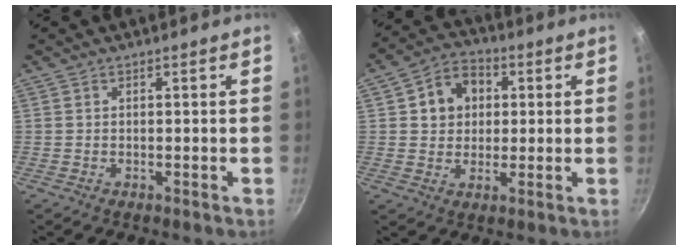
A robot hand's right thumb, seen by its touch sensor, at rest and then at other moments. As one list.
[{"total": 9.1, "force": [2.2, 7.5, 4.7], "torque": [-0.047, 0.008, 0.025]}]